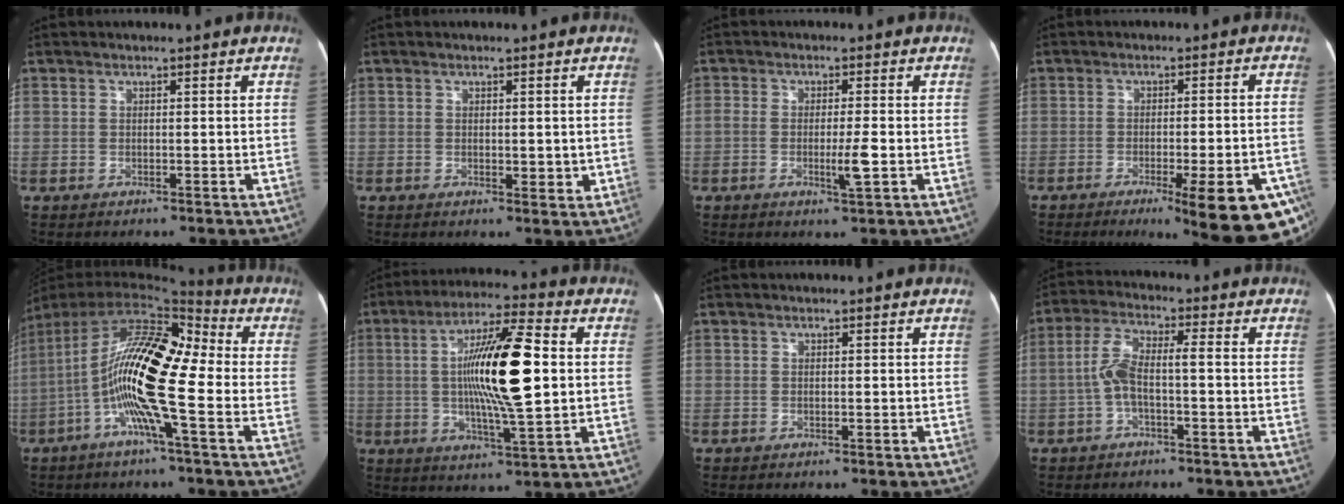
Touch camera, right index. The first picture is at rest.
{"total": 2.2, "force": [0.0, 1.0, 1.9], "torque": [-0.025, -0.004, 0.002]}
{"total": 4.0, "force": [-1.1, 0.4, 3.8], "torque": [-0.066, -0.006, -0.020]}
{"total": 16.3, "force": [-9.7, 2.7, 12.9], "torque": [-0.080, 0.005, -0.121]}
{"total": 16.8, "force": [-3.1, 2.4, 16.3], "torque": [-0.294, 0.019, -0.068]}
{"total": 15.9, "force": [1.1, 2.0, 15.7], "torque": [-0.280, 0.008, 0.014]}
{"total": 0.0}
{"total": 6.2, "force": [-1.1, 1.3, 5.9], "torque": [-0.131, 0.025, -0.026]}